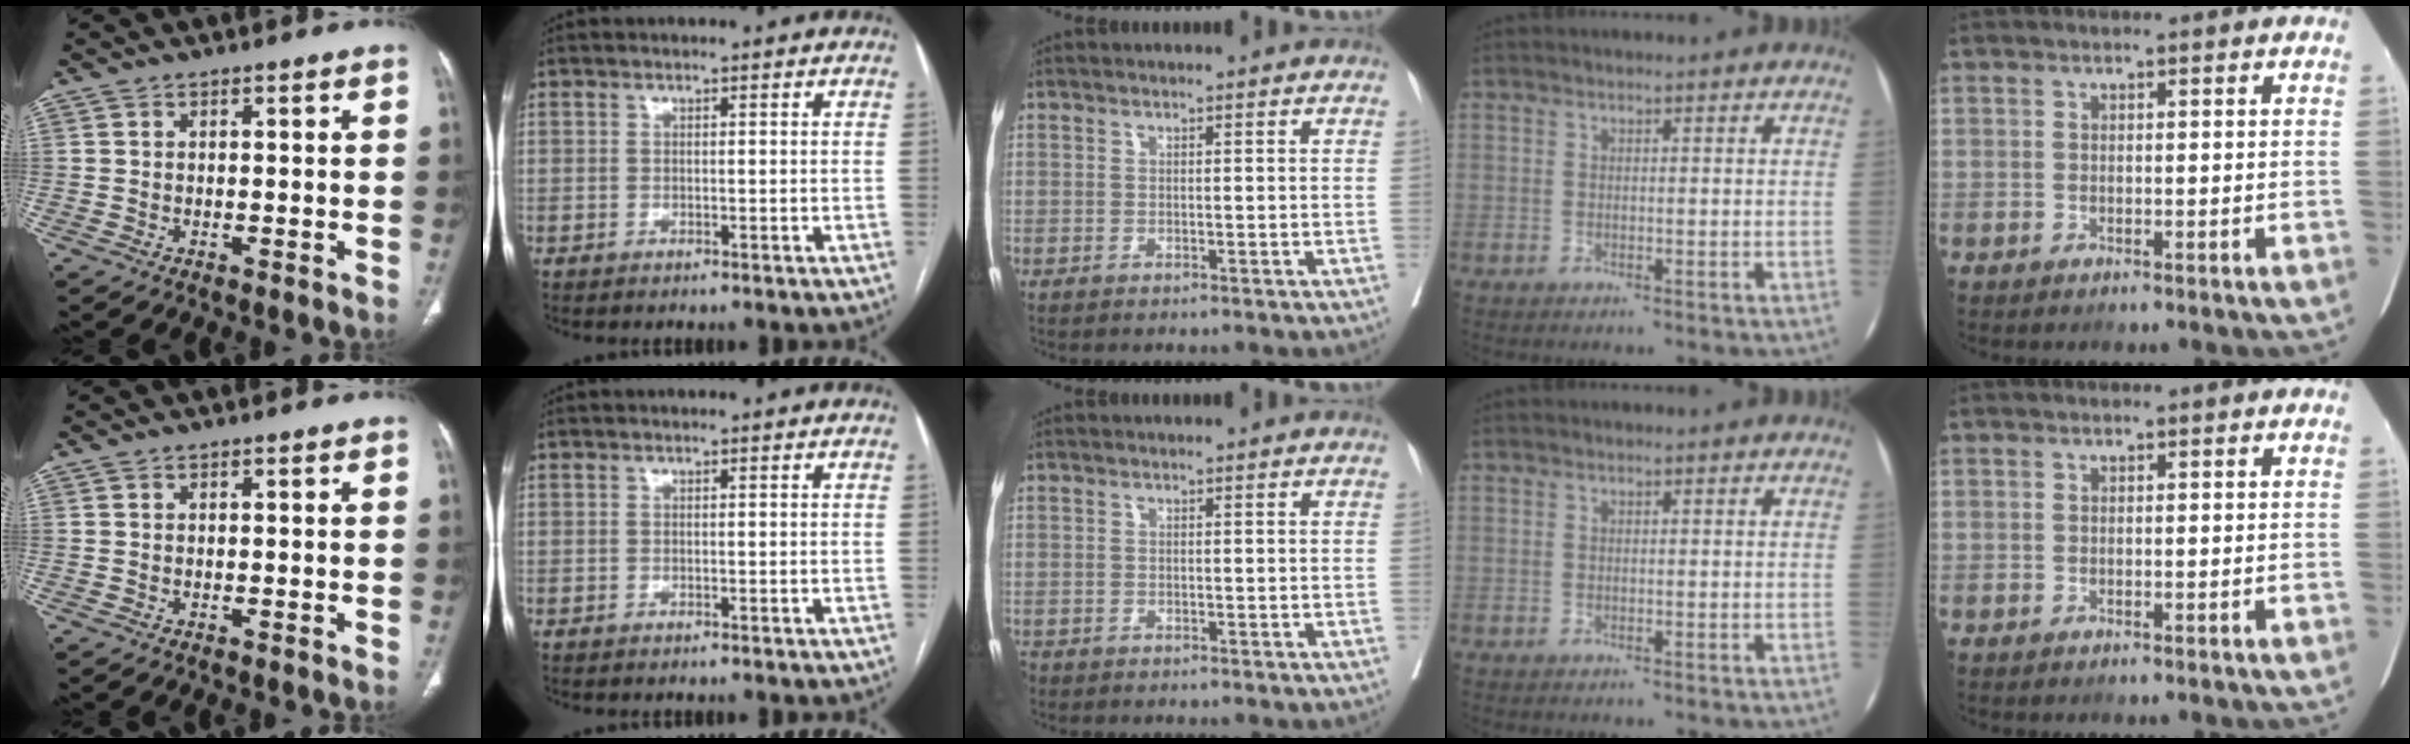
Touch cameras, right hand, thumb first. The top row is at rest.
{"middle": {"total": 1.2, "force": [-0.9, 0.8, 0.3], "torque": [-0.010, -0.004, -0.014]}}